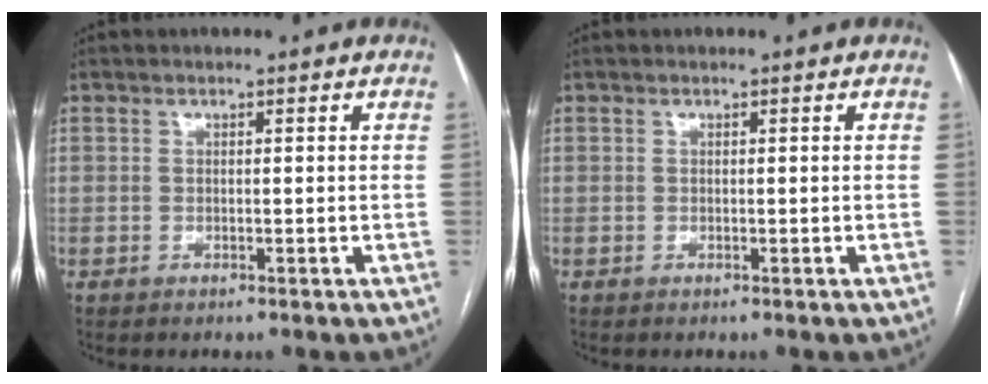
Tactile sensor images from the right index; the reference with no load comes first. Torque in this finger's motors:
{"motor_torque": [0.00, 0.00, 0.00, 0.00]}